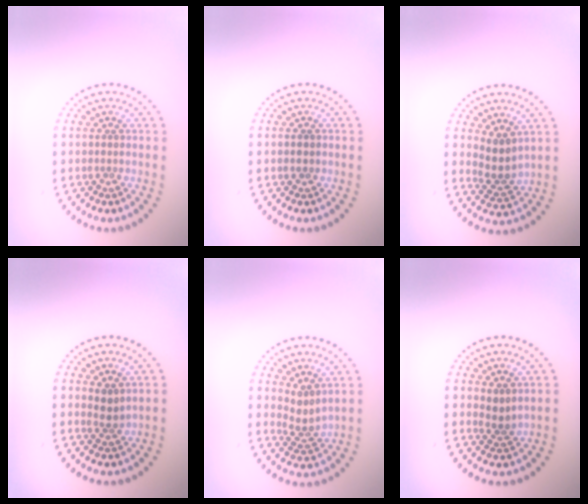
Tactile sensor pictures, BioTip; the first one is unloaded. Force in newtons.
{"total": 1.0, "press": 1.0, "slide": 0.0}
{"total": 2.7, "press": 2.1, "slide": 1.6}
{"total": 1.5, "press": 1.3, "slide": 0.8}
{"total": 2.0, "press": 1.3, "slide": 1.5}
{"total": 1.6, "press": 1.3, "slide": 0.9}